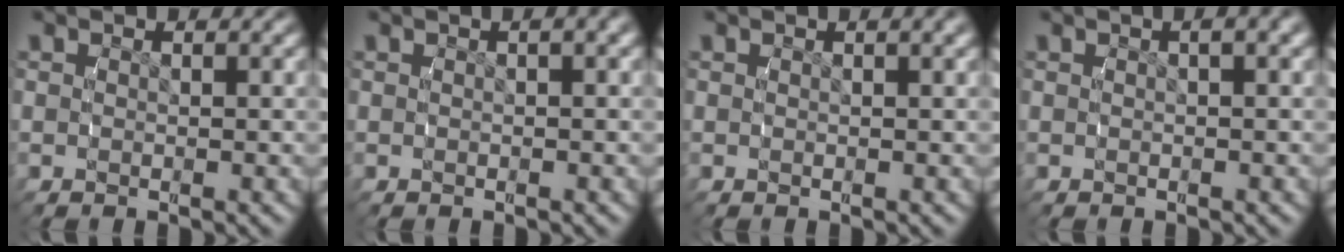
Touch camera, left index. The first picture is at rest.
{"total": 1.2, "force": [0.4, -0.1, 1.1], "torque": [-0.012, 0.011, 0.005]}
{"total": 0.7, "force": [0.4, -0.2, 0.6], "torque": [-0.008, 0.005, 0.007]}
{"total": 1.5, "force": [0.5, -0.1, 1.4], "torque": [-0.017, 0.013, 0.006]}